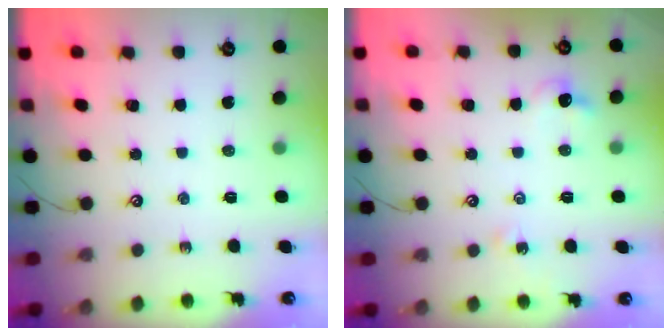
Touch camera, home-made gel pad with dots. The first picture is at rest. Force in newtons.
{"total": 5.4, "press": 5.4, "slide": 0.8}